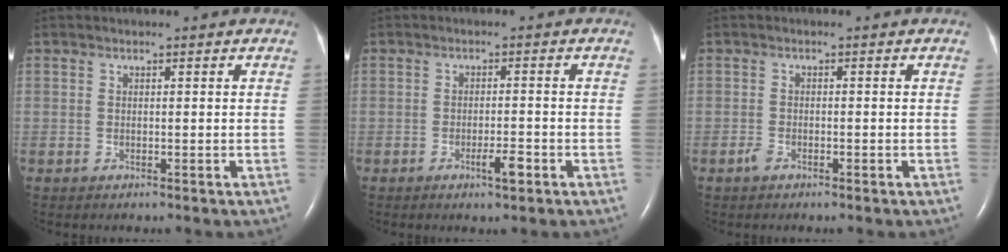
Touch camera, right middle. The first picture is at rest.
{"total": 2.8, "force": [-1.5, 0.4, 2.3], "torque": [-0.038, -0.001, -0.022]}
{"total": 1.1, "force": [-0.8, 0.5, 0.6], "torque": [-0.019, 0.000, -0.015]}